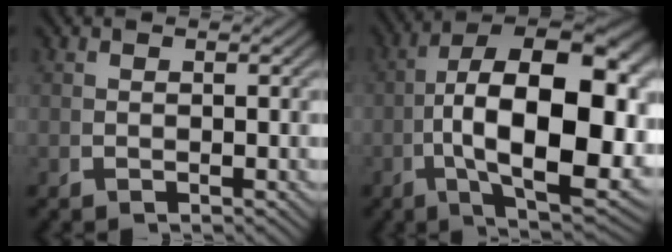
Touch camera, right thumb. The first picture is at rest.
{"total": 18.8, "force": [-0.9, 9.9, 16.0], "torque": [-0.269, -0.079, 0.027]}